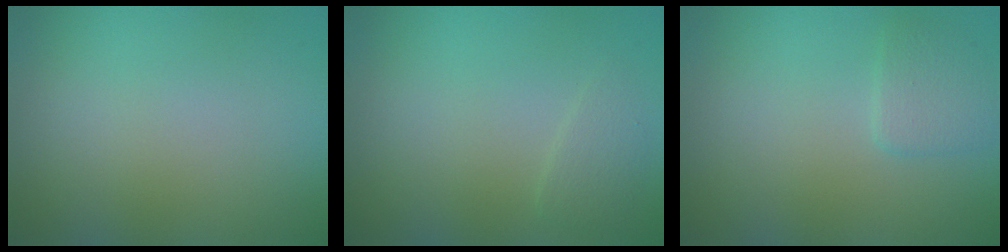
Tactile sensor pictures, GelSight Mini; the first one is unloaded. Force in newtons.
{"total": 1.1, "press": 1.1, "slide": 0.0}
{"total": 1.6, "press": 1.6, "slide": 0.1}